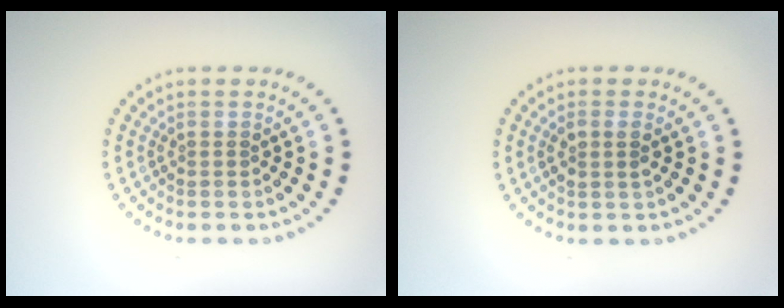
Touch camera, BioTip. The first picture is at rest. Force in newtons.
{"total": 1.6, "press": 1.4, "slide": 0.6}